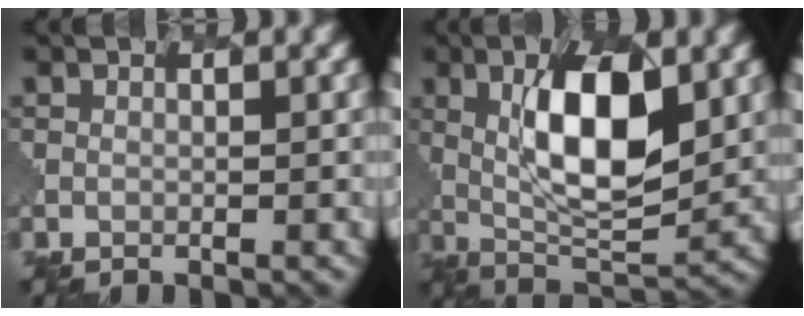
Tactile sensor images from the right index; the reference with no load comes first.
{"total": 9.1, "force": [1.9, 3.4, 8.3], "torque": [-0.135, -0.002, 0.034]}